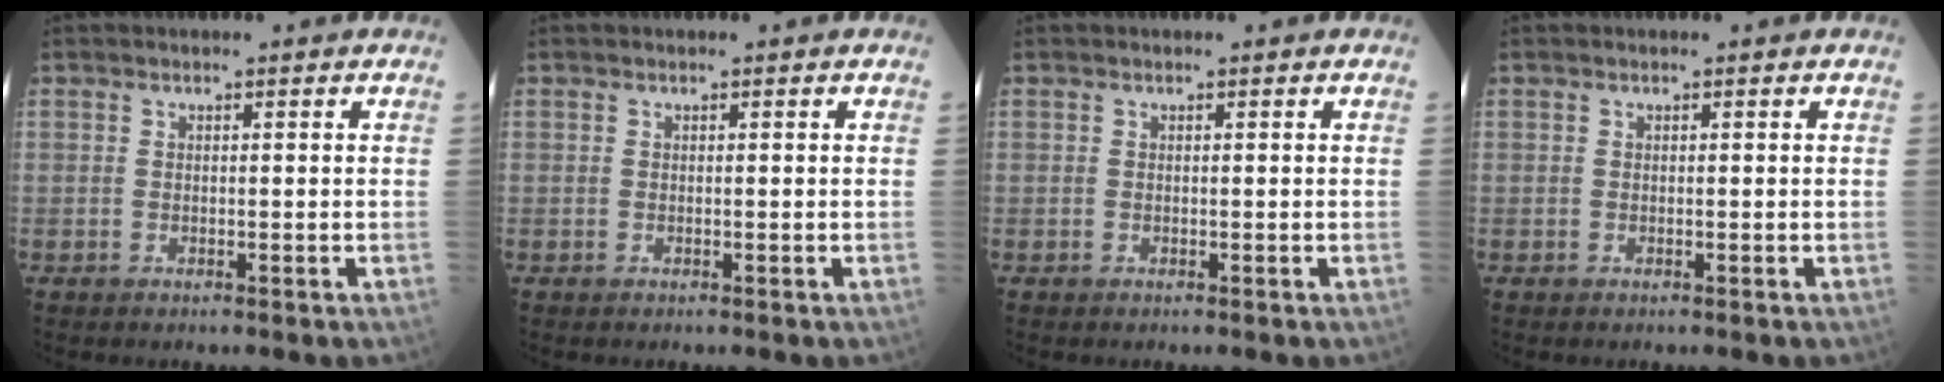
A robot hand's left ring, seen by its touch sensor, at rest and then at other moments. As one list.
[{"total": 0.0}, {"total": 0.0}, {"total": 0.0}]